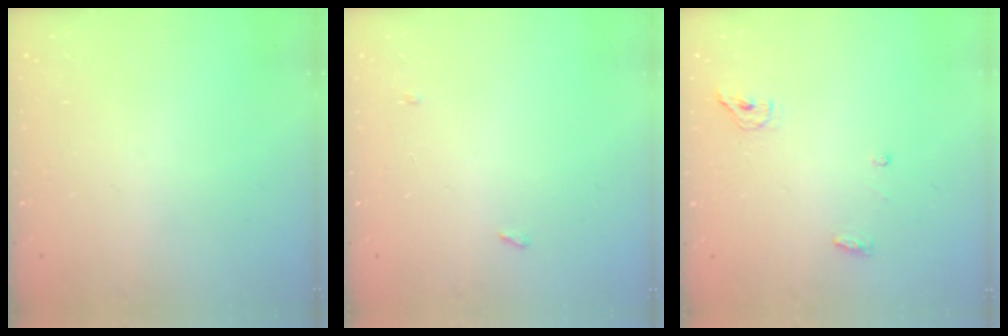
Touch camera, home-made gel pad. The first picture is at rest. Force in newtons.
{"total": 6.9, "press": 2.8, "slide": 6.3}
{"total": 4.4, "press": 4.3, "slide": 1.1}